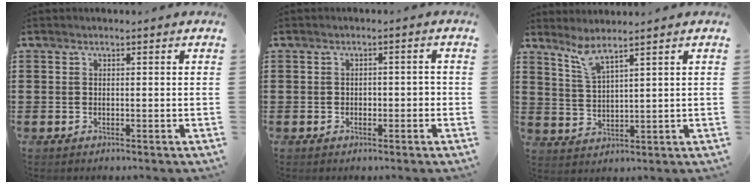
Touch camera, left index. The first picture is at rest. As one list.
[{"total": 1.3, "force": [-0.8, 0.7, 0.7], "torque": [-0.017, 0.004, -0.020]}, {"total": 4.3, "force": [3.5, 0.1, 2.5], "torque": [-0.059, -0.008, 0.062]}]